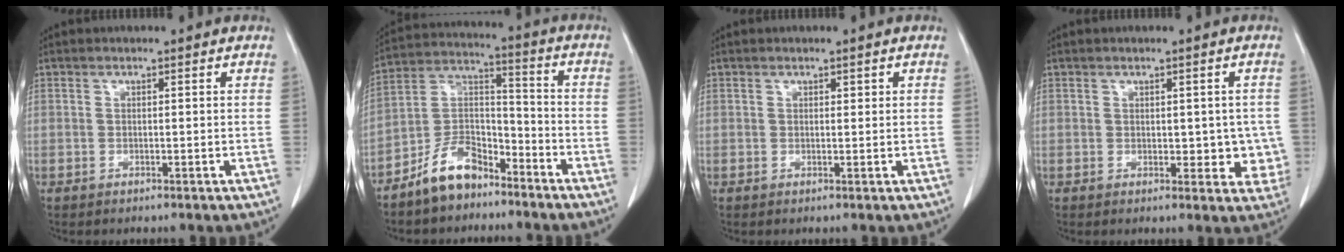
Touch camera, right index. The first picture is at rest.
{"total": 10.0, "force": [-7.5, 4.6, 4.8], "torque": [-0.100, 0.017, -0.142]}
{"total": 0.5, "force": [0.3, 0.3, 0.3], "torque": [-0.001, 0.000, 0.002]}
{"total": 4.9, "force": [-0.1, 2.7, 4.0], "torque": [-0.028, 0.004, 0.003]}